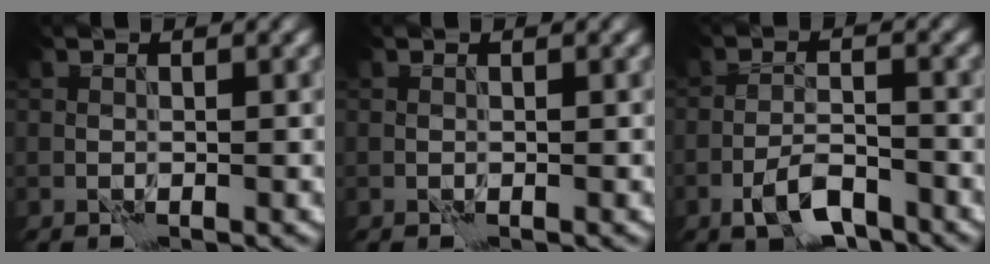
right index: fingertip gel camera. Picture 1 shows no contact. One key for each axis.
{"total": 0.0}
{"total": 4.0, "fx": -2.5, "fy": 1.4, "fz": 2.7, "tx": -0.046, "ty": -0.001, "tz": -0.050}